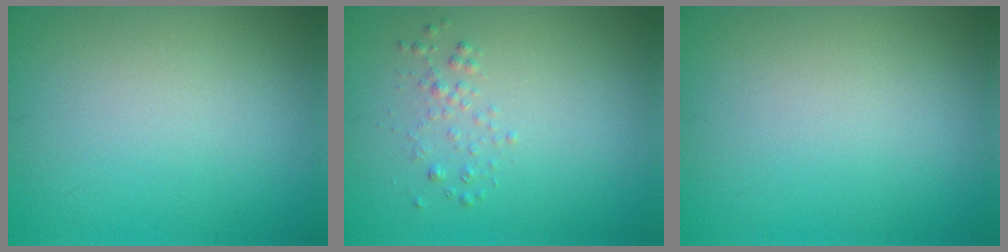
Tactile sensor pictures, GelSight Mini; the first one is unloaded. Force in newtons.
{"total": 1.0, "press": 1.0, "slide": 0.0}
{"total": 0.0}